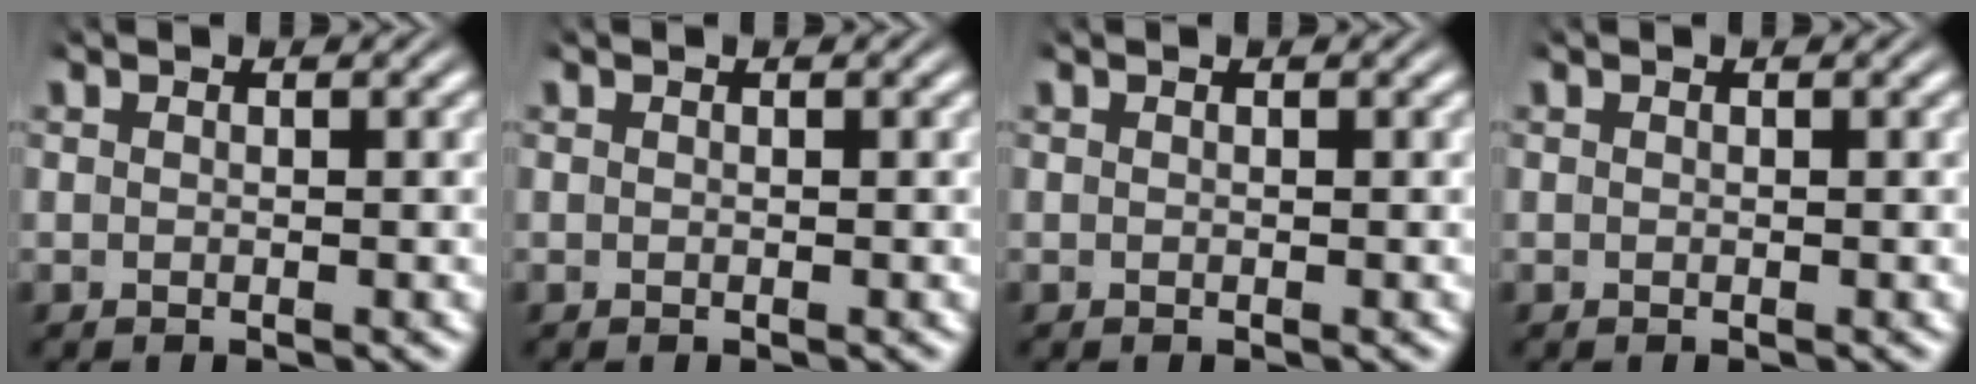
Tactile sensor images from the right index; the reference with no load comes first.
{"total": 0.0}
{"total": 0.0}
{"total": 0.0}